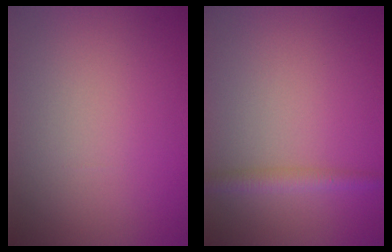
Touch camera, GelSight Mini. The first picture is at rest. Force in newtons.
{"total": 1.8, "press": 1.8, "slide": 0.1}